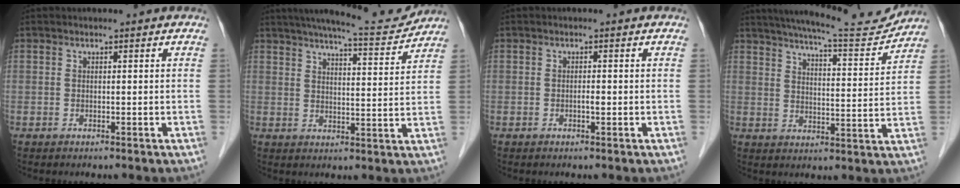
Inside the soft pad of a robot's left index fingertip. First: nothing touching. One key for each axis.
{"total": 11.8, "fx": 11.0, "fy": 0.4, "fz": 4.3, "tx": -0.065, "ty": -0.004, "tz": 0.149}
{"total": 0.8, "fx": -0.3, "fy": 0.2, "fz": 0.7, "tx": -0.014, "ty": 0.000, "tz": -0.005}
{"total": 14.8, "fx": 13.8, "fy": 0.6, "fz": 5.4, "tx": -0.087, "ty": -0.012, "tz": 0.192}